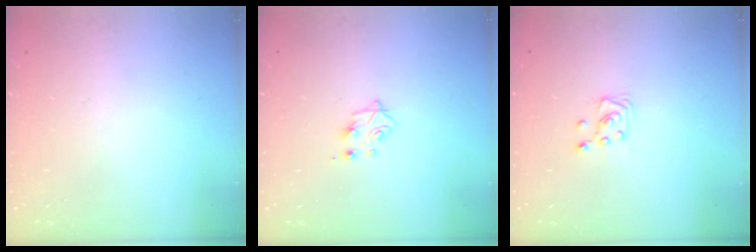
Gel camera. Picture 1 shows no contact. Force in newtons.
{"total": 4.9, "press": 4.8, "slide": 0.7}
{"total": 3.4, "press": 3.4, "slide": 0.4}